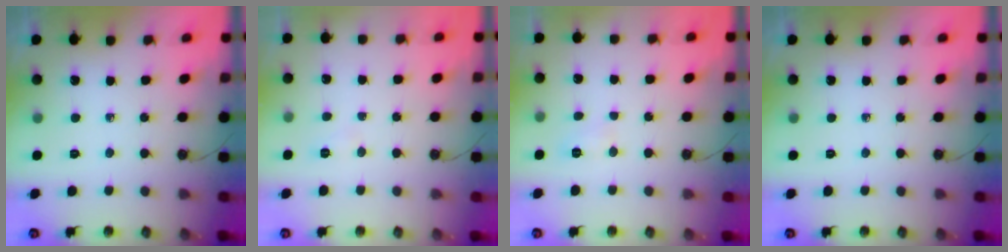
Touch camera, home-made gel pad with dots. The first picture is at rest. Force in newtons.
{"total": 4.4, "press": 4.4, "slide": 0.5}
{"total": 5.8, "press": 5.8, "slide": 0.6}
{"total": 0.0}